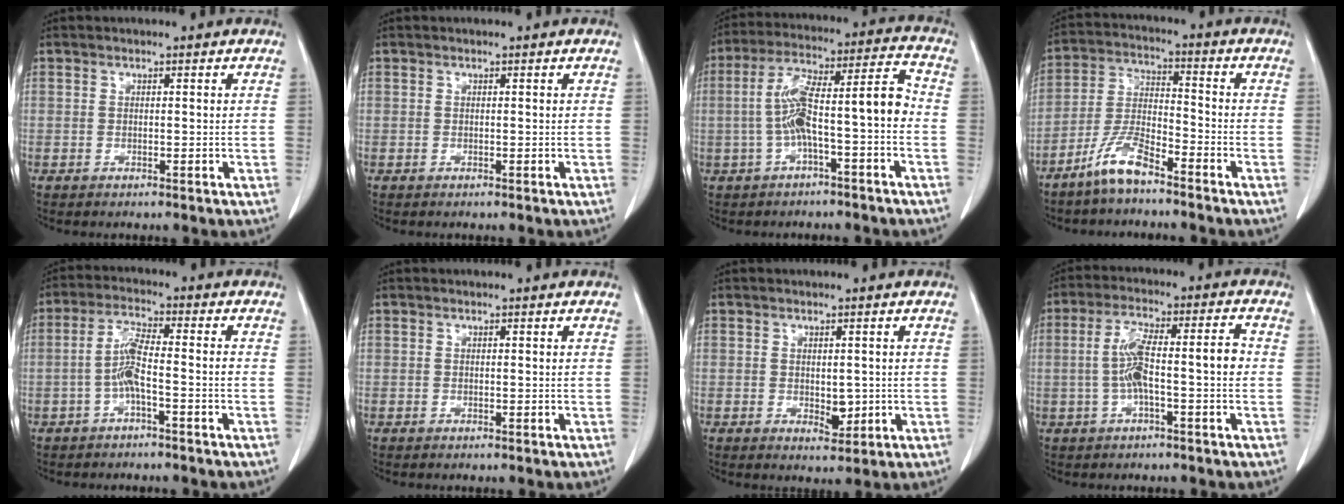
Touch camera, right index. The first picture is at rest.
{"total": 0.0}
{"total": 11.3, "force": [-2.1, 1.7, 11.0], "torque": [-0.198, 0.046, -0.032]}
{"total": 7.7, "force": [-5.8, 1.4, 4.9], "torque": [-0.112, -0.008, -0.120]}
{"total": 5.0, "force": [-1.7, 0.4, 4.7], "torque": [-0.101, 0.010, -0.032]}
{"total": 0.0}
{"total": 2.6, "force": [-0.2, 1.5, 2.1], "torque": [-0.031, -0.004, 0.006]}
{"total": 8.4, "force": [-0.9, 1.4, 8.2], "torque": [-0.154, 0.030, -0.014]}